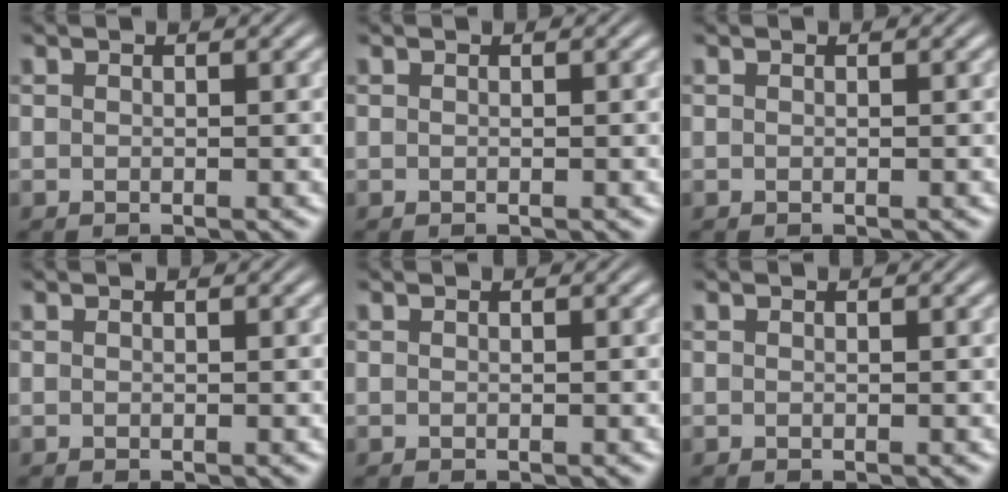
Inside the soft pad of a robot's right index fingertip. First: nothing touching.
{"total": 0.0}
{"total": 0.0}
{"total": 0.0}
{"total": 0.0}
{"total": 0.0}